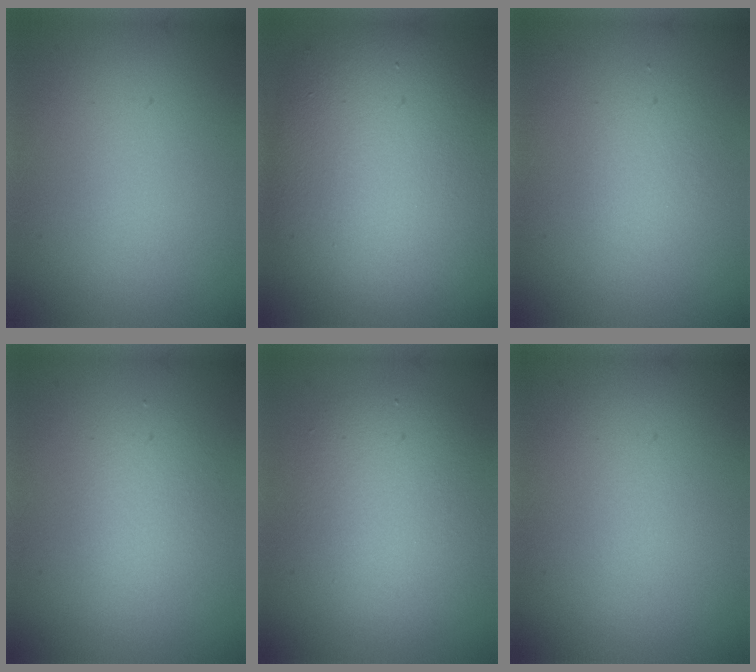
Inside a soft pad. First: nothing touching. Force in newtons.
{"total": 13.3, "press": 13.3, "slide": 0.1}
{"total": 2.0, "press": 1.9, "slide": 0.2}
{"total": 2.0, "press": 2.0, "slide": 0.1}
{"total": 4.9, "press": 4.9, "slide": 0.3}
{"total": 0.0}